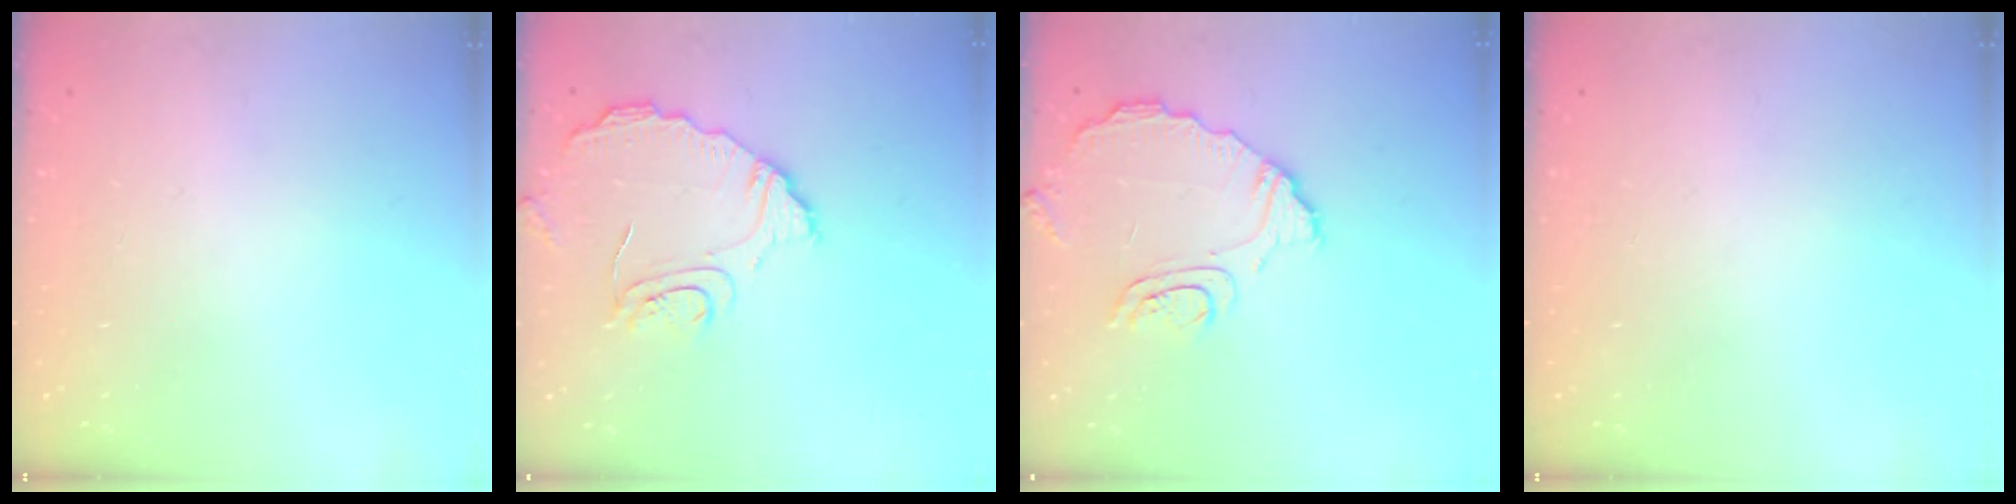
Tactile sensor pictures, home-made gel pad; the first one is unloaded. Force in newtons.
{"total": 10.6, "press": 10.6, "slide": 0.7}
{"total": 9.5, "press": 9.5, "slide": 0.8}
{"total": 0.0}